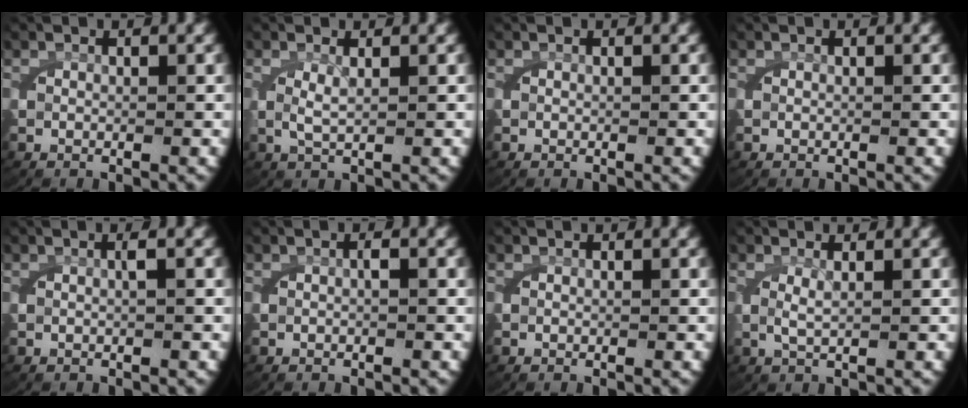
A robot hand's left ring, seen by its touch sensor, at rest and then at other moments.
{"total": 1.8, "force": [0.6, 0.4, 1.6], "torque": [-0.041, -0.005, 0.017]}
{"total": 0.0}
{"total": 0.0}
{"total": 0.8, "force": [0.0, -0.1, 0.8], "torque": [-0.015, 0.004, 0.000]}
{"total": 0.5, "force": [-0.1, 0.1, 0.5], "torque": [-0.009, 0.004, -0.003]}
{"total": 0.0}
{"total": 1.5, "force": [0.6, 0.2, 1.4], "torque": [-0.035, -0.004, 0.017]}